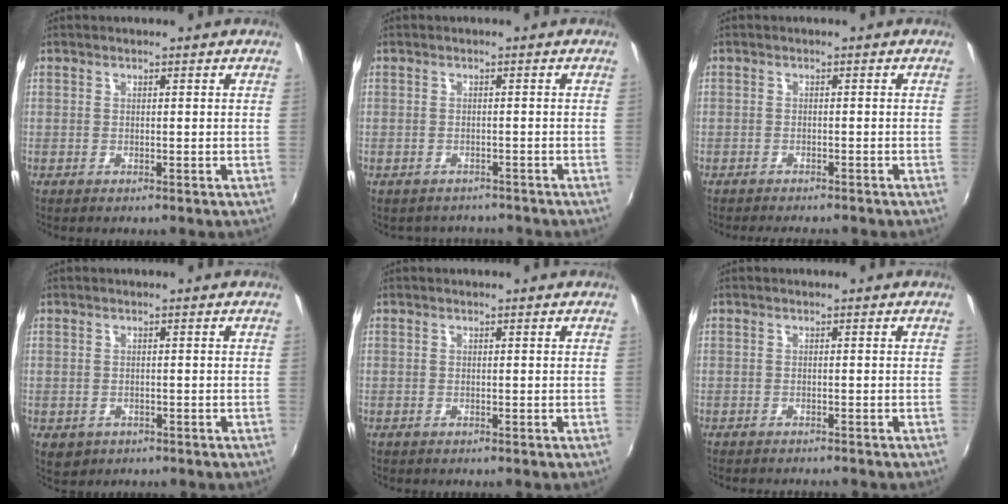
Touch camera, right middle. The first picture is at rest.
{"total": 3.5, "force": [-3.2, 1.4, 0.4], "torque": [-0.014, -0.009, -0.041]}
{"total": 4.0, "force": [-3.6, 0.8, 1.5], "torque": [-0.041, -0.009, -0.054]}
{"total": 2.9, "force": [-1.0, 2.4, 1.3], "torque": [-0.029, -0.006, -0.009]}
{"total": 0.0}
{"total": 3.1, "force": [-2.9, 0.3, 1.1], "torque": [-0.027, -0.013, -0.046]}